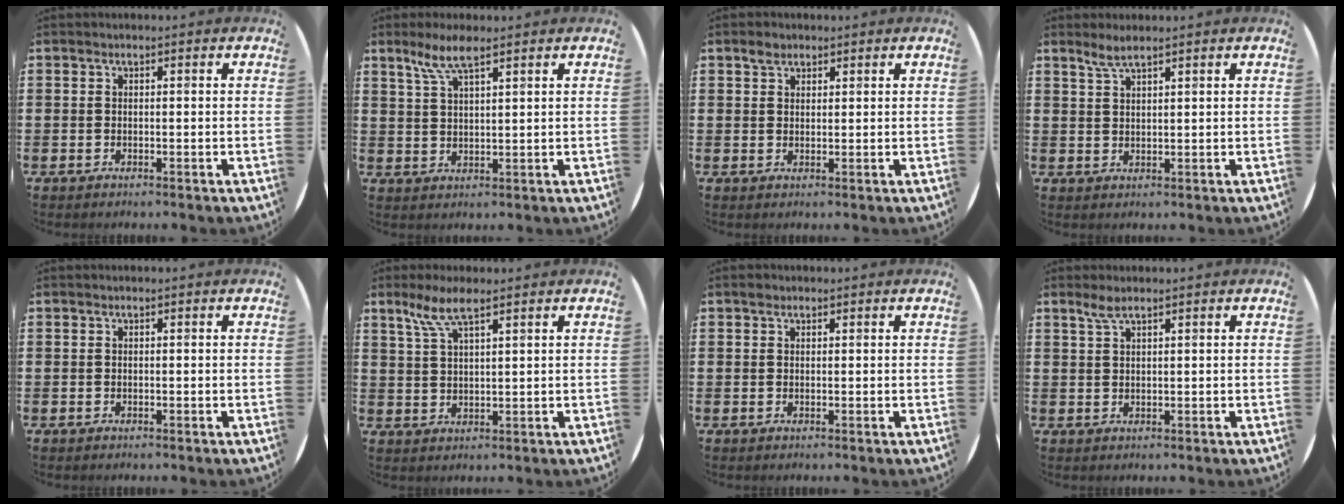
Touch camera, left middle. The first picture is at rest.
{"total": 5.1, "force": [3.6, 1.1, 3.3], "torque": [-0.074, 0.006, 0.063]}
{"total": 1.8, "force": [1.5, 1.0, 0.5], "torque": [-0.002, 0.002, 0.026]}
{"total": 2.4, "force": [2.1, 0.3, 1.2], "torque": [-0.026, 0.003, 0.038]}
{"total": 0.0}
{"total": 5.3, "force": [3.7, 1.0, 3.7], "torque": [-0.081, 0.004, 0.065]}
{"total": 0.6, "force": [0.5, 0.3, 0.0], "torque": [0.008, 0.000, 0.007]}
{"total": 2.1, "force": [1.6, 0.3, 1.4], "torque": [-0.028, 0.005, 0.027]}